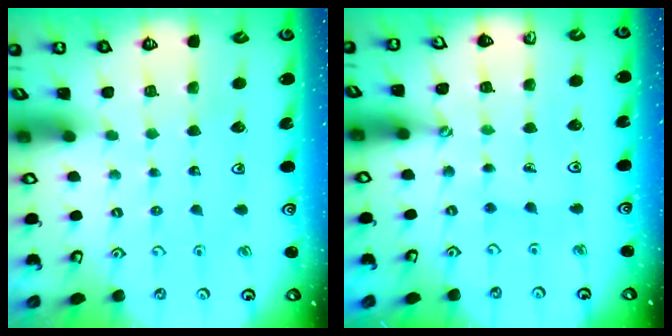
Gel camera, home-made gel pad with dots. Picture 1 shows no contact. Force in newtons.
{"total": 2.5, "press": 2.2, "slide": 1.3}